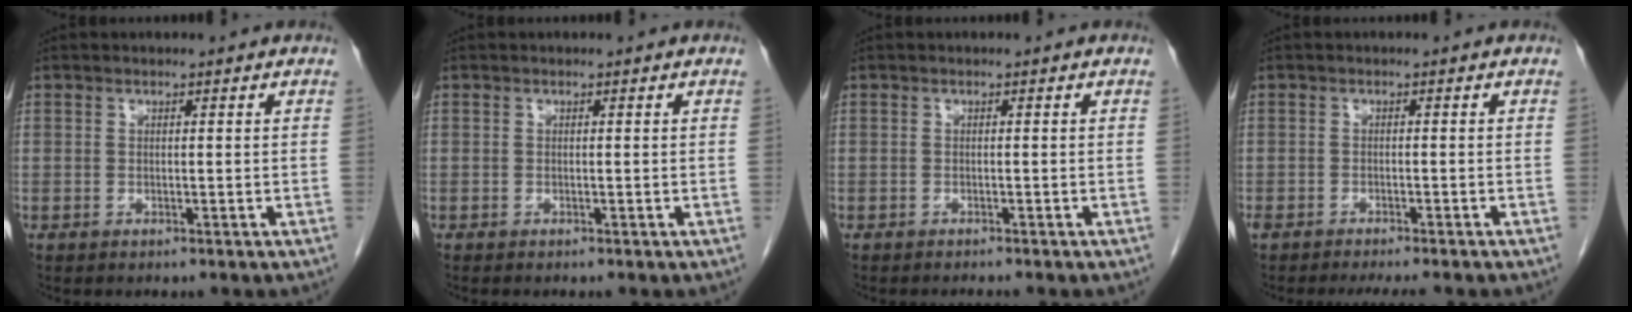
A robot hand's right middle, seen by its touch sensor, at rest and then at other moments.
{"total": 0.0}
{"total": 1.3, "force": [-1.2, -0.1, 0.5], "torque": [-0.007, -0.002, -0.015]}
{"total": 7.4, "force": [-6.3, 1.2, 3.6], "torque": [-0.050, -0.008, -0.090]}